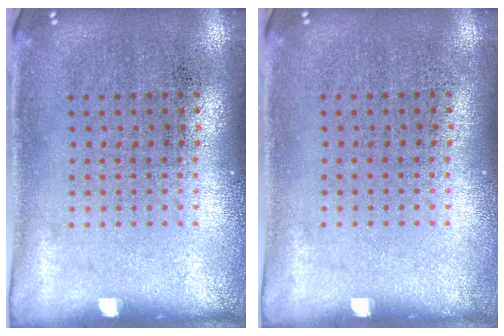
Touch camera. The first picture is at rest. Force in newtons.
{"total": 0.0}